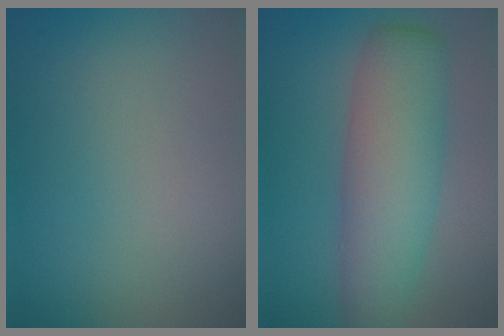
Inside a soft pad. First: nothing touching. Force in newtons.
{"total": 6.8, "press": 6.8, "slide": 0.3}